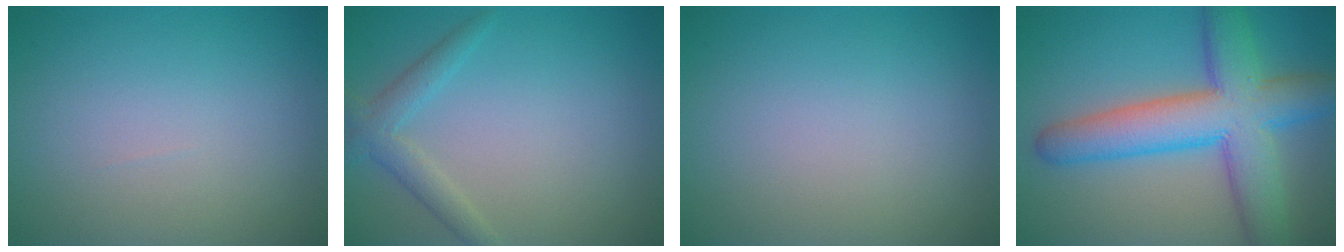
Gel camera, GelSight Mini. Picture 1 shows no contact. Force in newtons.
{"total": 2.3, "press": 2.3, "slide": 0.2}
{"total": 0.0}
{"total": 9.5, "press": 9.5, "slide": 0.3}